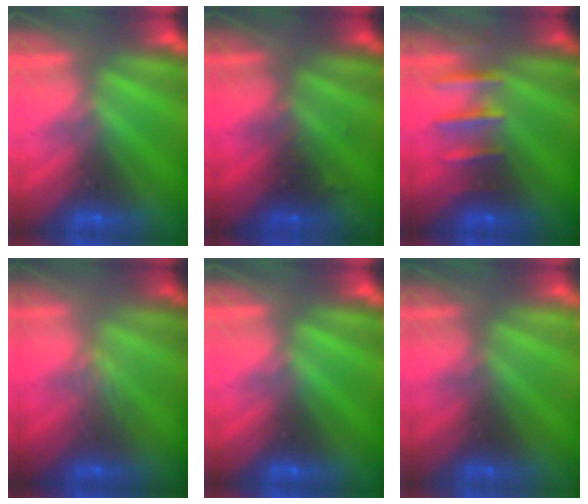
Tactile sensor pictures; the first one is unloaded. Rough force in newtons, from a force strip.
{"total": 6.9}
{"total": 2.5}
{"total": 2.9}
{"total": 0.0}
{"total": 3.0}